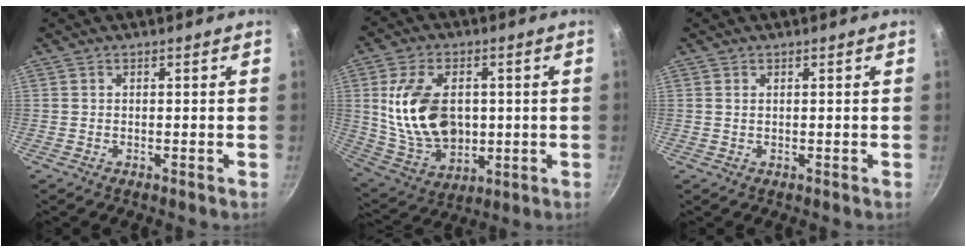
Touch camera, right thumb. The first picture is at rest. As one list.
[{"total": 17.5, "force": [1.4, 11.8, 12.8], "torque": [-0.215, -0.008, 0.042]}, {"total": 0.6, "force": [0.2, 0.4, 0.4], "torque": [-0.007, 0.001, 0.004]}]